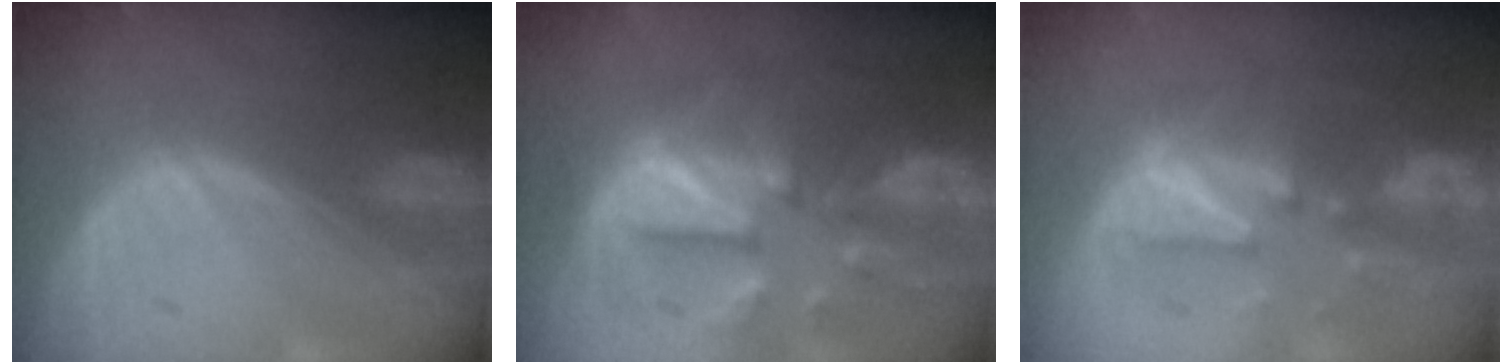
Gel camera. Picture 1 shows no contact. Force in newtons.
{"total": 12.2, "press": 12.1, "slide": 1.1}
{"total": 9.3, "press": 8.5, "slide": 3.7}